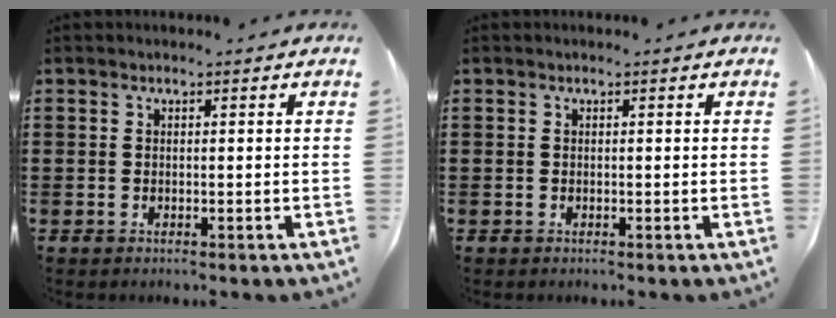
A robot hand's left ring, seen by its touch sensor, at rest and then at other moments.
{"total": 0.0}